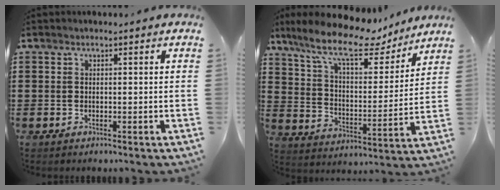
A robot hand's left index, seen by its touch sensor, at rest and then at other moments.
{"total": 12.5, "force": [9.9, 3.1, 7.1], "torque": [-0.159, -0.051, 0.167]}